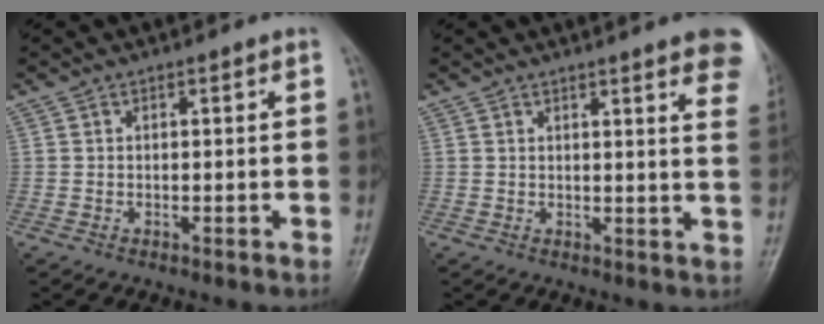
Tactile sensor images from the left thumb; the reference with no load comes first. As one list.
[{"total": 12.0, "force": [8.1, 2.1, 8.7], "torque": [-0.084, -0.026, 0.079]}]